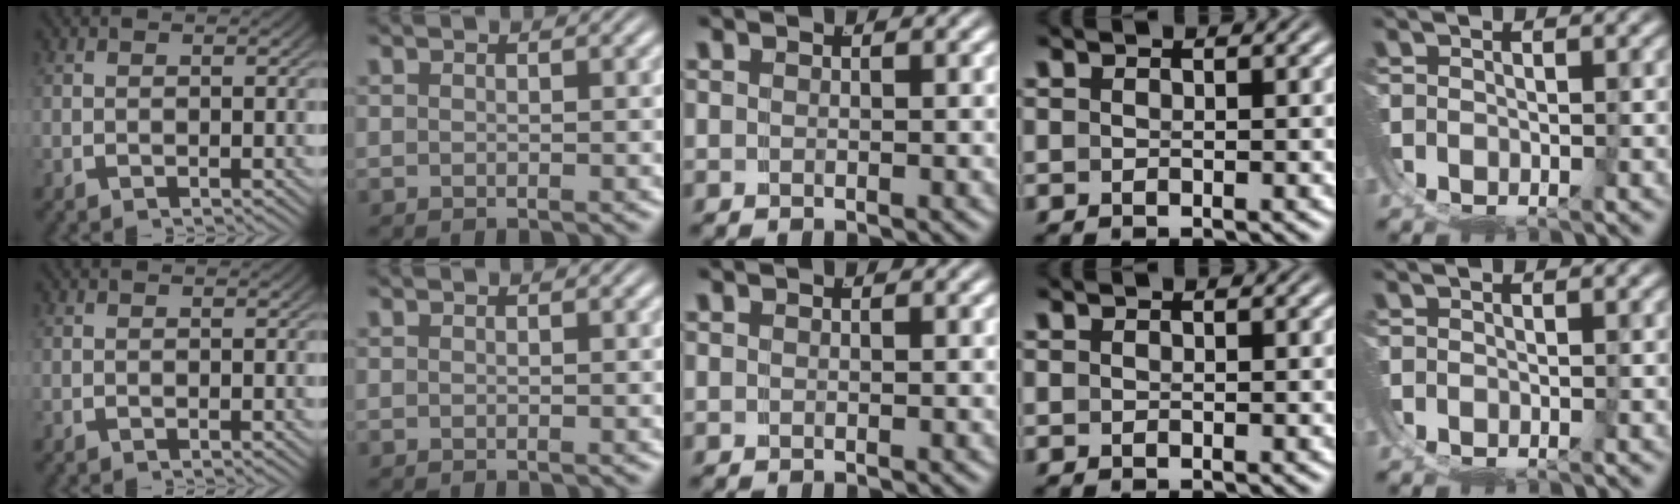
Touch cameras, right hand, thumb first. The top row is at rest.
{}